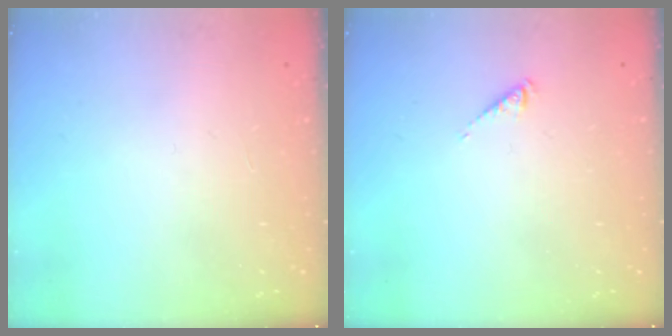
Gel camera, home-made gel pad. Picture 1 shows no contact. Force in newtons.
{"total": 0.8, "press": 0.8, "slide": 0.1}